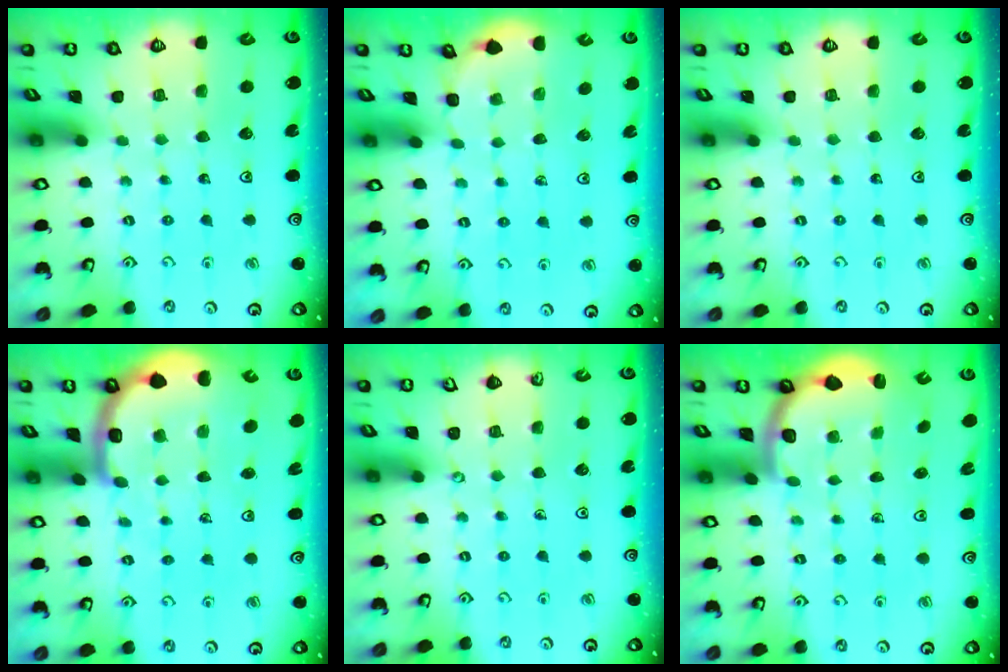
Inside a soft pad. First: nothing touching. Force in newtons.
{"total": 1.8, "press": 1.7, "slide": 0.0}
{"total": 0.0}
{"total": 6.1, "press": 5.9, "slide": 1.5}
{"total": 0.0}
{"total": 2.6, "press": 2.5, "slide": 0.6}